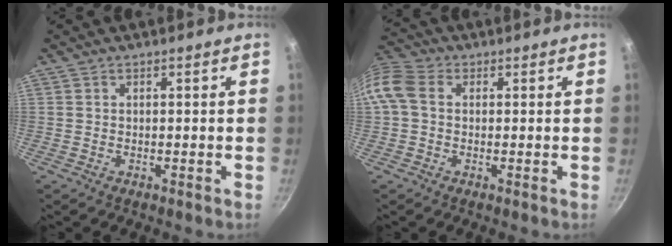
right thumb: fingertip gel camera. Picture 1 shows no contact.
{"total": 9.8, "force": [1.1, 7.5, 6.2], "torque": [-0.141, 0.029, 0.007]}